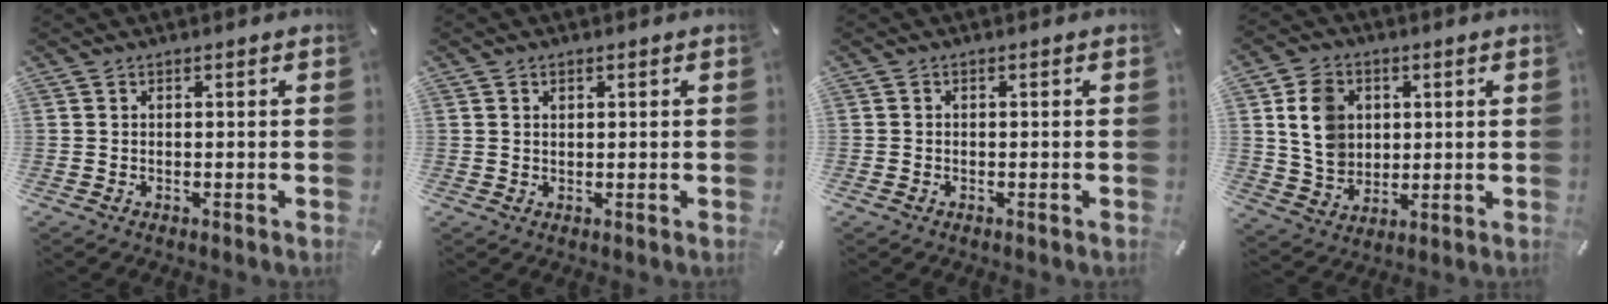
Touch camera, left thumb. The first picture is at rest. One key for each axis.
{"total": 1.2, "fx": 0.6, "fy": 0.8, "fz": 0.6, "tx": -0.014, "ty": 0.003, "tz": 0.010}
{"total": 0.9, "fx": -0.3, "fy": 0.7, "fz": 0.4, "tx": -0.006, "ty": 0.003, "tz": -0.007}
{"total": 10.2, "fx": 2.3, "fy": 8.8, "fz": 4.7, "tx": -0.090, "ty": 0.008, "tz": 0.044}